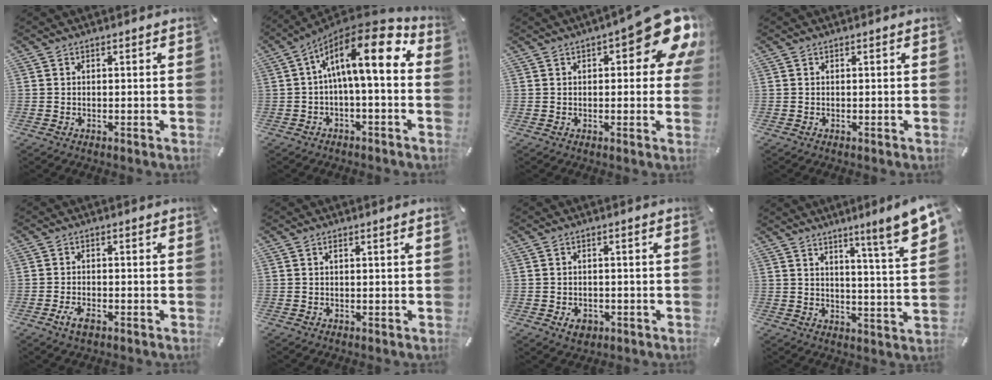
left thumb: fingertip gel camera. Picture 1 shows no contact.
{"total": 16.4, "force": [4.1, 5.3, 14.9], "torque": [-0.247, -0.028, 0.060]}
{"total": 15.2, "force": [6.4, 5.2, 12.8], "torque": [-0.161, -0.043, 0.101]}
{"total": 0.0}
{"total": 3.3, "force": [-1.9, 1.6, 2.2], "torque": [-0.049, 0.003, -0.035]}
{"total": 0.9, "force": [0.2, 0.0, 0.9], "torque": [-0.016, 0.000, 0.003]}
{"total": 3.6, "force": [-1.5, 2.7, 1.8], "torque": [-0.035, 0.005, -0.028]}
{"total": 11.1, "force": [7.5, 0.0, 8.2], "torque": [-0.125, -0.054, 0.115]}